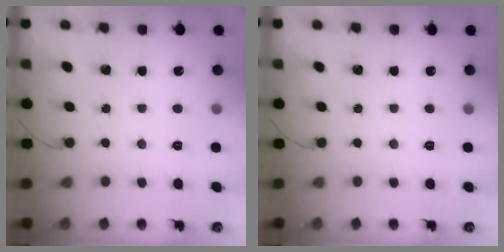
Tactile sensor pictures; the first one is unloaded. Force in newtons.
{"total": 0.0}